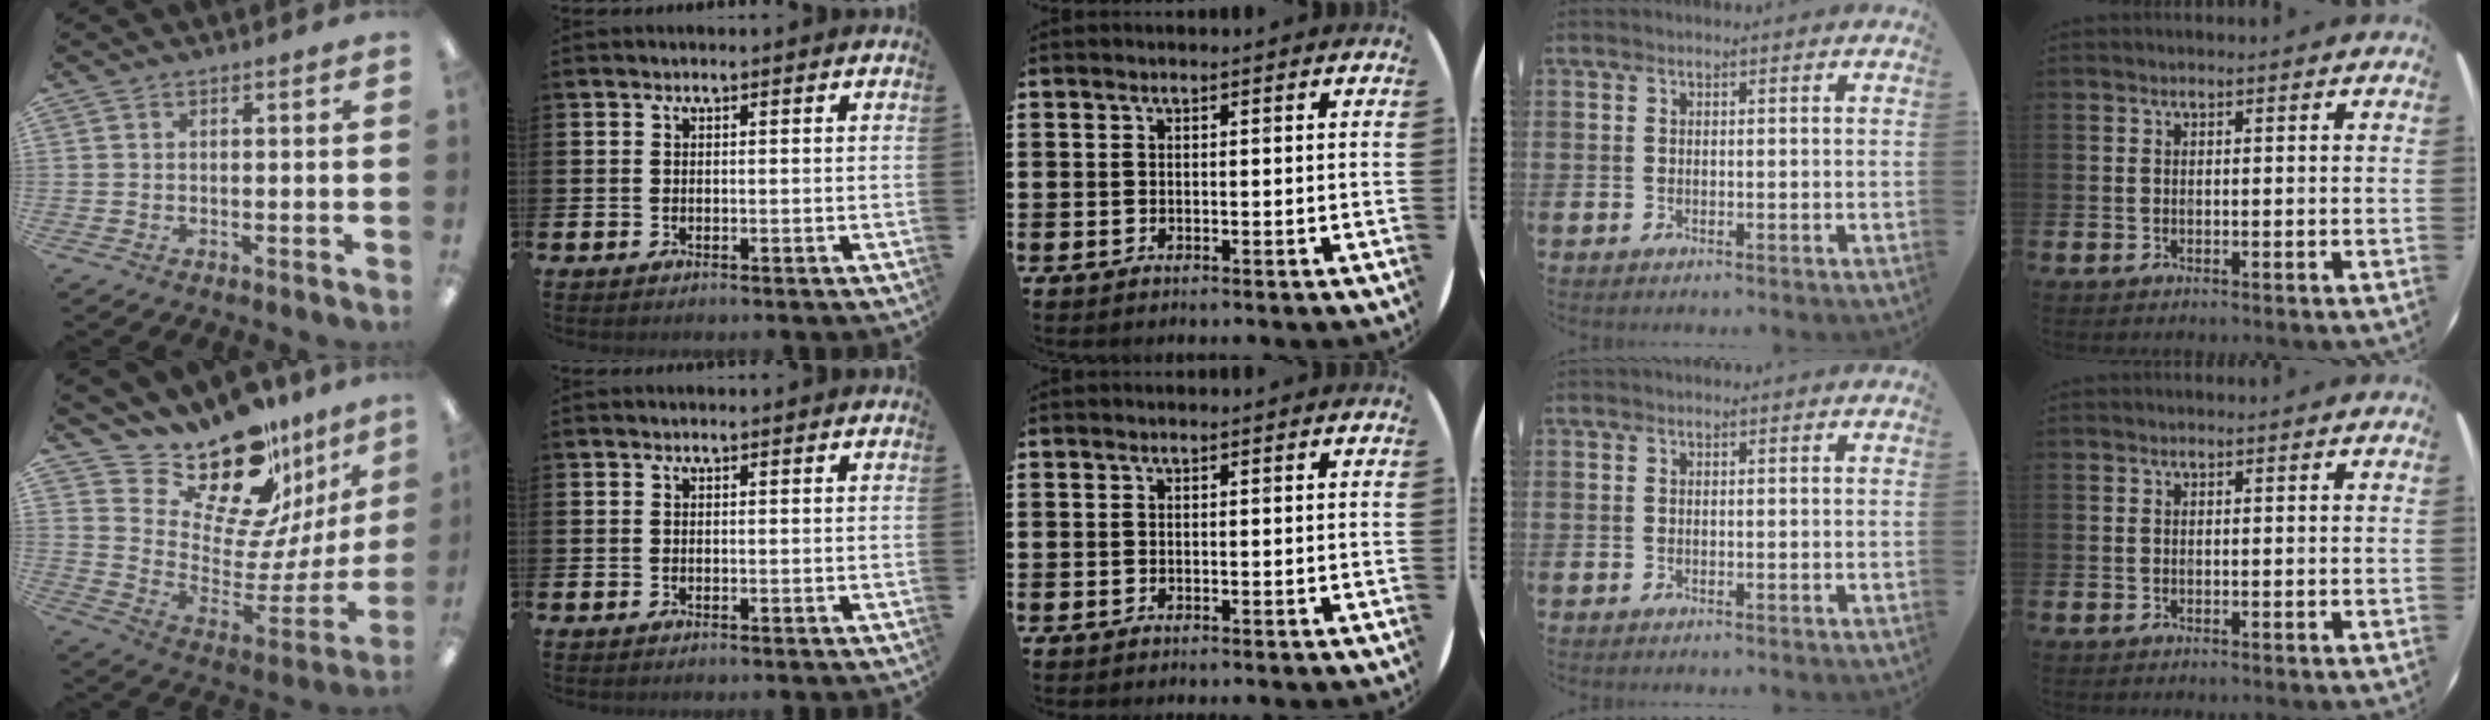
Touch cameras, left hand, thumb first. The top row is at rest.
{"thumb": {"total": 20.7, "force": [18.1, 7.0, 7.3], "torque": [-0.116, -0.169, 0.312]}}